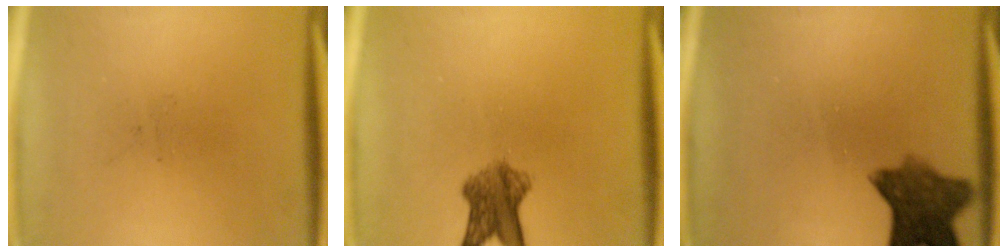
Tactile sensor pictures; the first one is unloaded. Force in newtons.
{"total": 5.5}
{"total": 8.1}